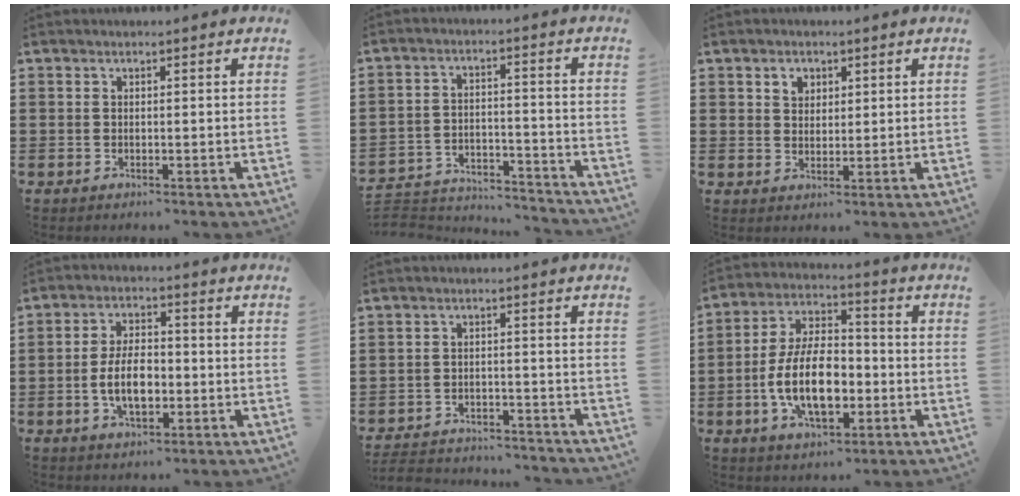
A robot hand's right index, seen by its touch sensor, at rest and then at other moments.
{"total": 4.5, "force": [-4.4, 0.7, 0.6], "torque": [-0.022, 0.006, -0.092]}
{"total": 2.4, "force": [1.3, 1.9, 0.8], "torque": [-0.023, 0.009, 0.024]}
{"total": 7.4, "force": [-1.5, 3.8, 6.1], "torque": [-0.119, -0.004, -0.037]}
{"total": 3.8, "force": [-3.8, 0.3, 0.3], "torque": [-0.016, -0.001, -0.081]}
{"total": 12.1, "force": [-3.1, 6.0, 10.0], "torque": [-0.214, -0.003, -0.062]}